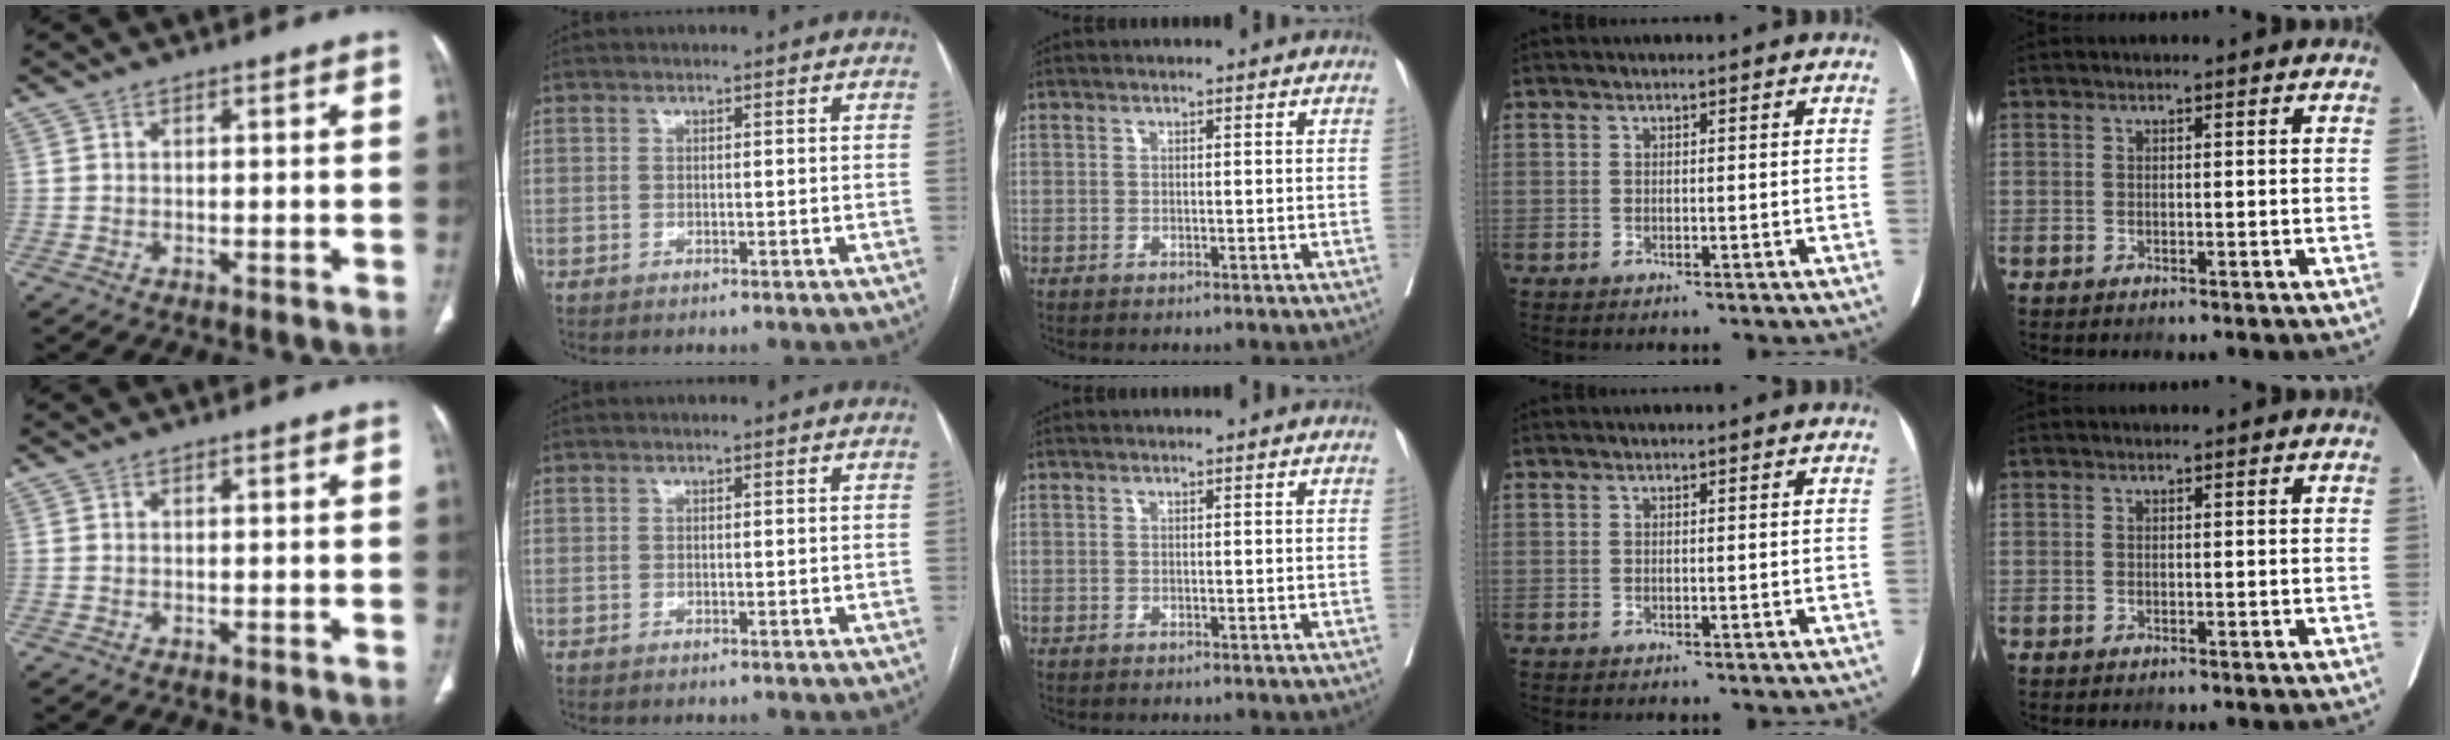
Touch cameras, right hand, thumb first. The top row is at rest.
{}